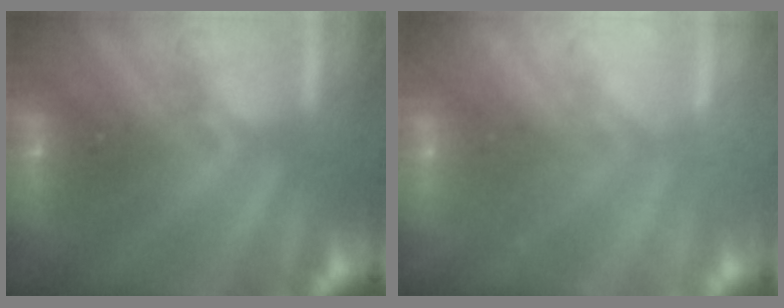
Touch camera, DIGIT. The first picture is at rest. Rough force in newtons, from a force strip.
{"total": 2.3}